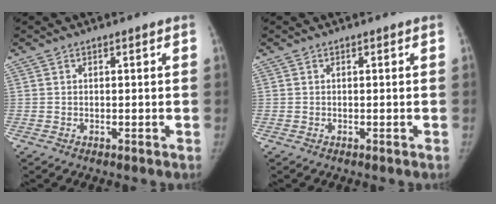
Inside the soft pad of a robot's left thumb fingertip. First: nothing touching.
{"total": 0.0}